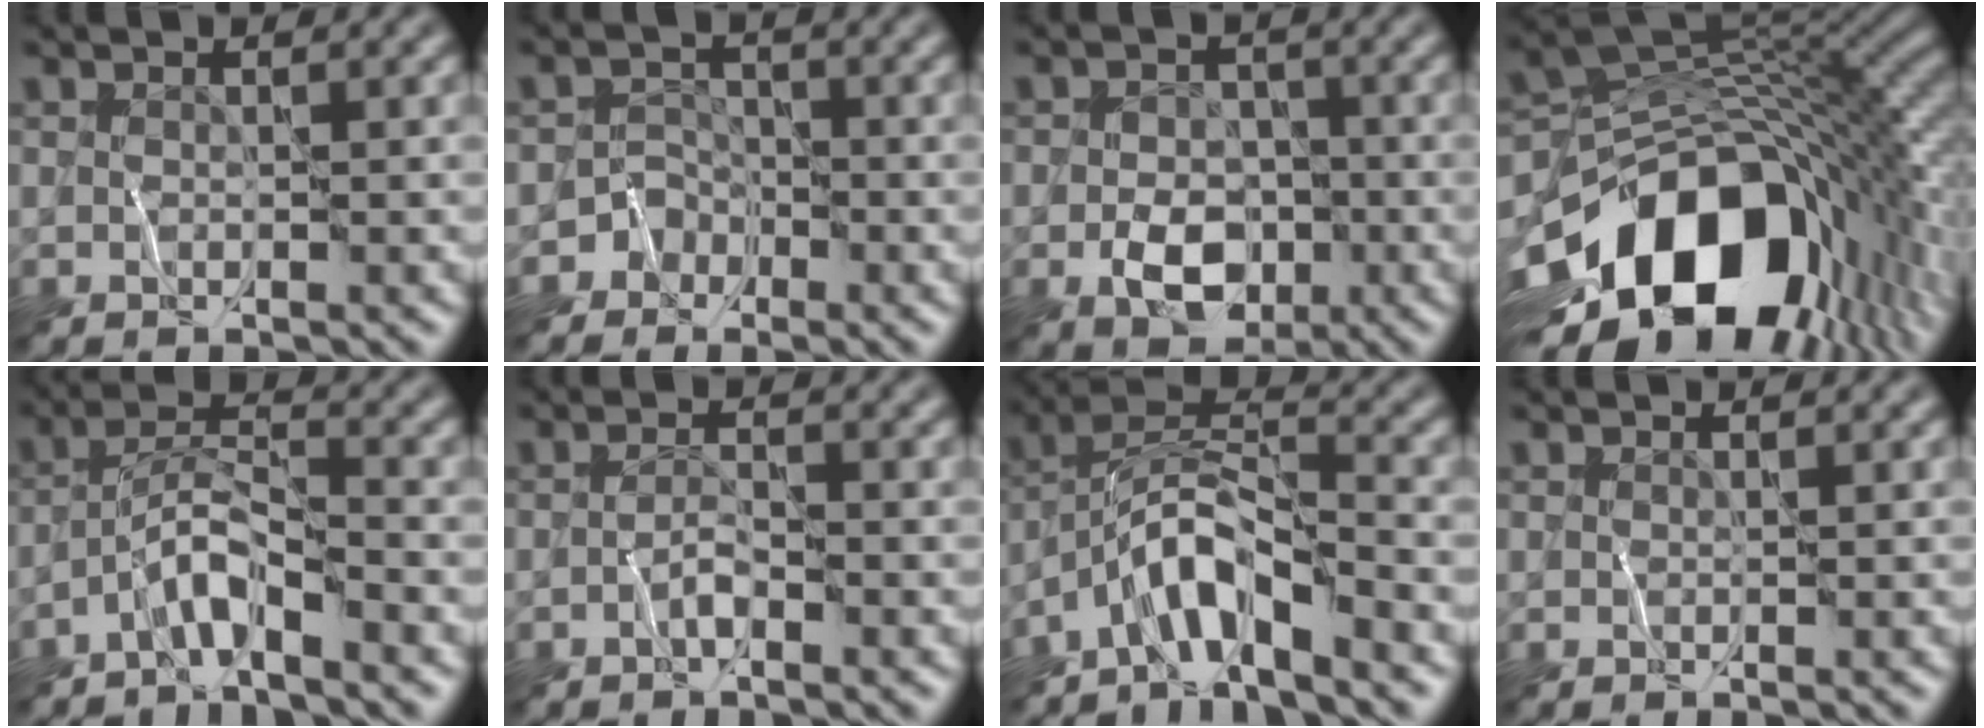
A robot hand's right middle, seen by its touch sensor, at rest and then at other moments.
{"total": 2.3, "force": [-1.5, 1.7, -0.4], "torque": [0.033, 0.017, -0.033]}
{"total": 4.5, "force": [-1.7, 3.1, 2.8], "torque": [-0.039, -0.004, -0.033]}
{"total": 16.8, "force": [-7.0, 10.5, 11.0], "torque": [-0.195, -0.013, -0.113]}
{"total": 3.5, "force": [-2.6, 0.5, 2.2], "torque": [-0.041, 0.013, -0.060]}
{"total": 1.1, "force": [-0.7, 0.1, 0.9], "torque": [-0.016, 0.005, -0.017]}
{"total": 5.3, "force": [-3.8, 1.2, 3.5], "torque": [-0.061, 0.011, -0.081]}
{"total": 0.0}